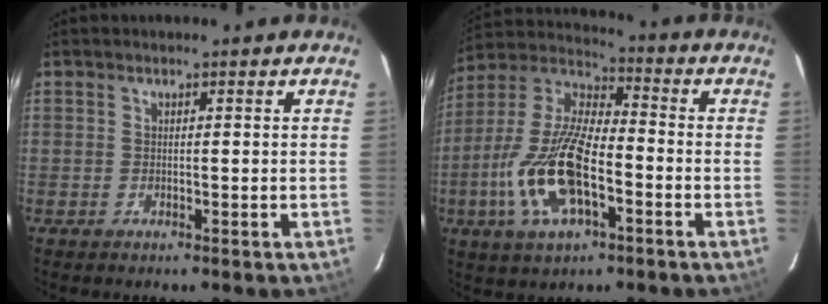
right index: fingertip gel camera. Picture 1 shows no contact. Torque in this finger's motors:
{"motor_torque": [2.14, 0.00, 1.05, 0.21]}